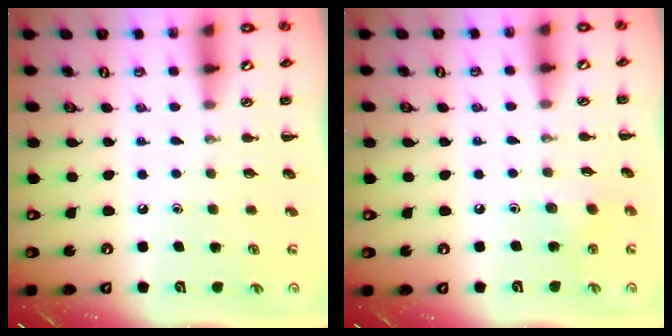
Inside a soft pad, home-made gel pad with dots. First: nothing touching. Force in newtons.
{"total": 3.3, "press": 3.2, "slide": 1.0}